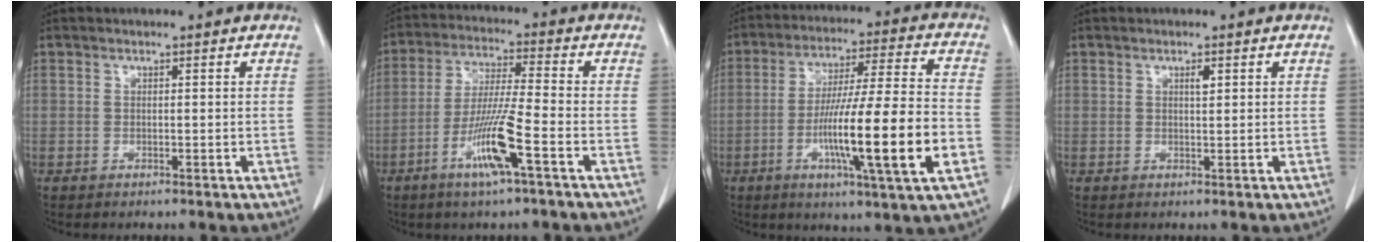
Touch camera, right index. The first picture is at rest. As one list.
[{"total": 10.0, "force": [-4.4, -0.3, 9.0], "torque": [-0.176, -0.010, -0.087]}, {"total": 18.2, "force": [-5.1, 0.1, 17.5], "torque": [-0.290, -0.009, -0.083]}, {"total": 1.1, "force": [0.5, 0.3, 0.9], "torque": [-0.017, -0.001, 0.008]}]